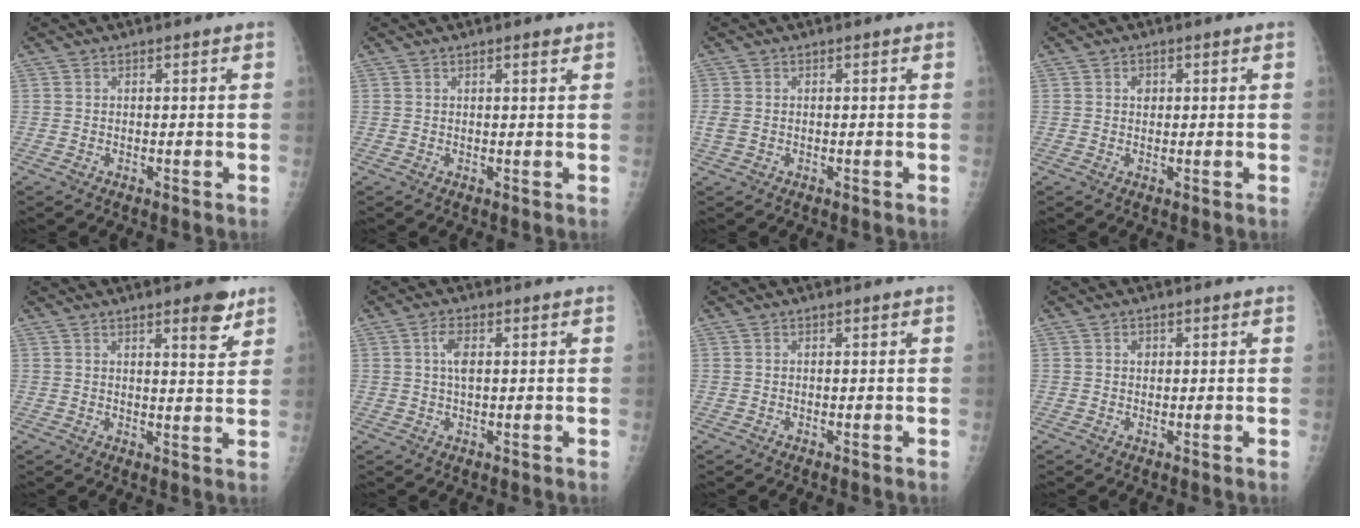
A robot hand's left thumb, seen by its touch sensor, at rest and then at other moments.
{"total": 1.4, "force": [0.9, 0.3, 1.0], "torque": [-0.014, -0.004, 0.013]}
{"total": 2.3, "force": [-0.2, 1.7, 1.6], "torque": [-0.052, -0.001, -0.005]}
{"total": 1.6, "force": [0.4, 1.3, 0.8], "torque": [-0.003, 0.001, 0.005]}
{"total": 5.8, "force": [3.7, 1.4, 4.2], "torque": [-0.046, -0.021, 0.045]}
{"total": 3.1, "force": [0.7, 1.3, 2.8], "torque": [-0.056, 0.005, 0.012]}
{"total": 0.0}
{"total": 1.1, "force": [0.3, 0.9, 0.5], "torque": [-0.001, 0.001, 0.004]}